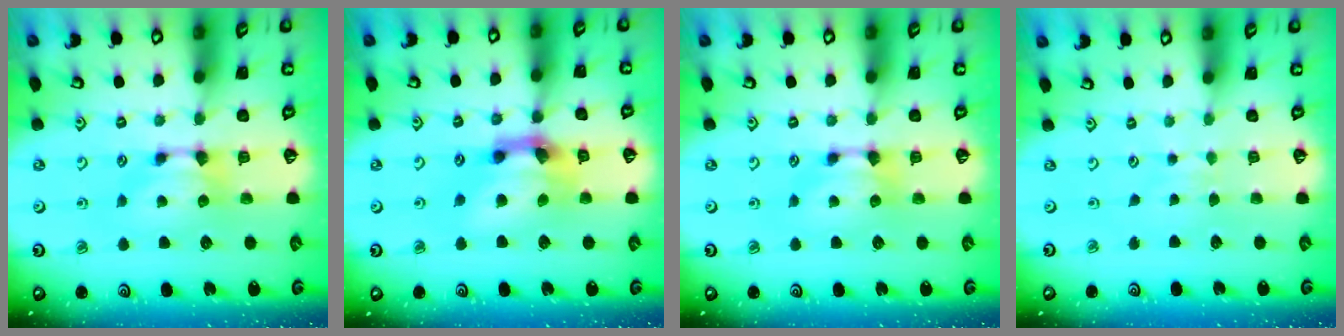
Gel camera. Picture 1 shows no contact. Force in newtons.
{"total": 6.7, "press": 6.2, "slide": 2.4}
{"total": 0.0}
{"total": 4.3, "press": 4.3, "slide": 0.3}